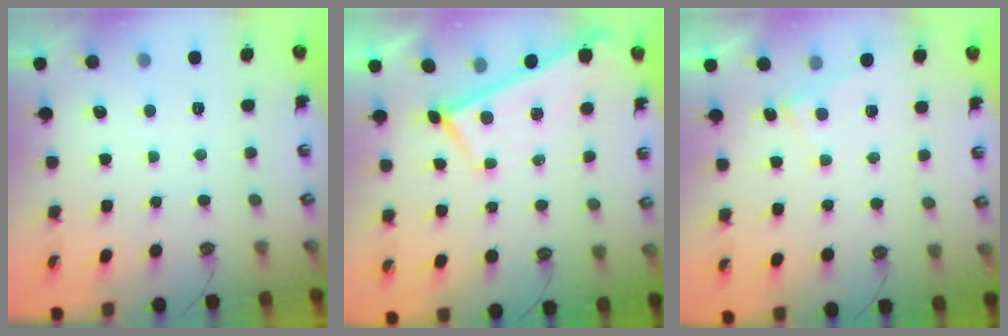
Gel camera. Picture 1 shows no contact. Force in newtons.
{"total": 0.0}
{"total": 5.5, "press": 5.5, "slide": 0.2}